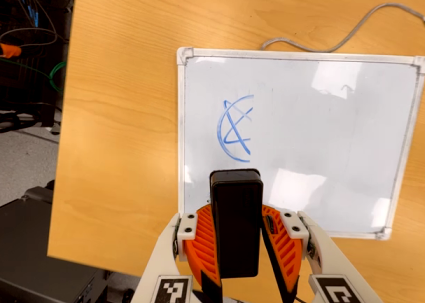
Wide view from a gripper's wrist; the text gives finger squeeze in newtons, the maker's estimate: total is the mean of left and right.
{"total": 6.8, "left": 7.2, "right": 6.3}